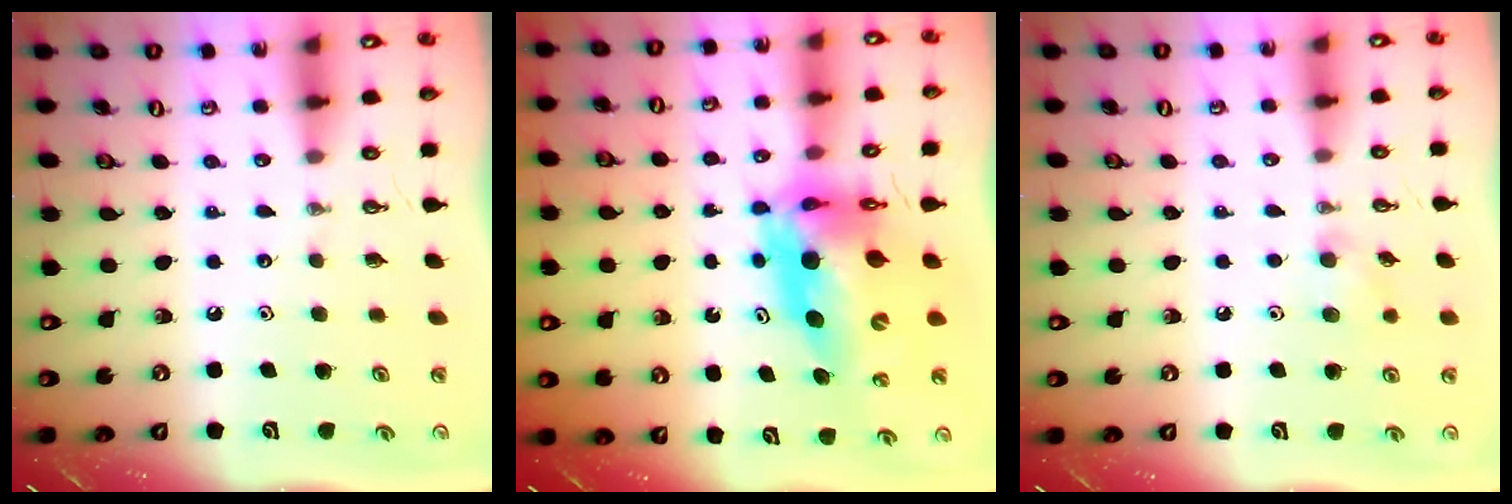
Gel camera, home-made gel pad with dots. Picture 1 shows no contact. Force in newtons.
{"total": 15.1, "press": 15.1, "slide": 1.4}
{"total": 6.8, "press": 6.8, "slide": 0.8}